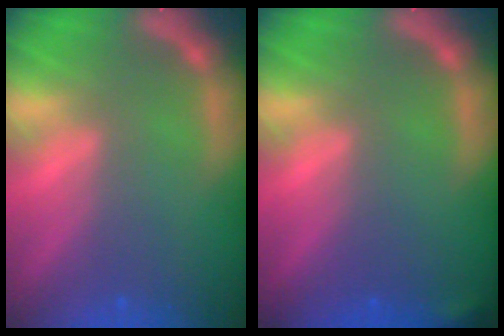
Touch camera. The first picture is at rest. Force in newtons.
{"total": 0.9}